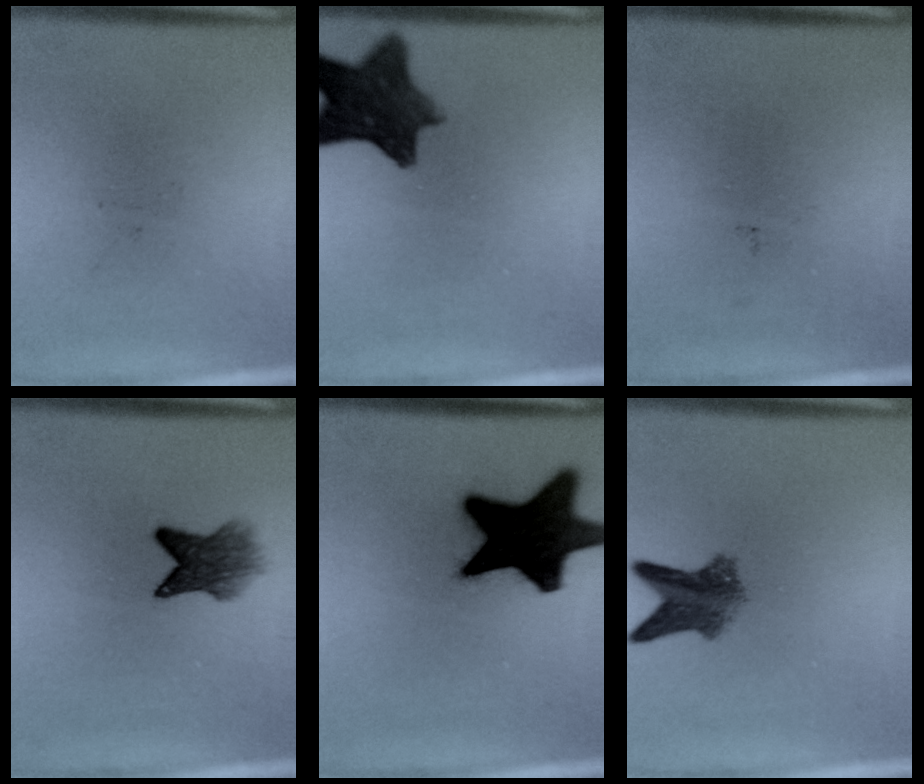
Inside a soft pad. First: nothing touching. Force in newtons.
{"total": 9.9}
{"total": 0.0}
{"total": 5.6}
{"total": 19.8}
{"total": 5.5}